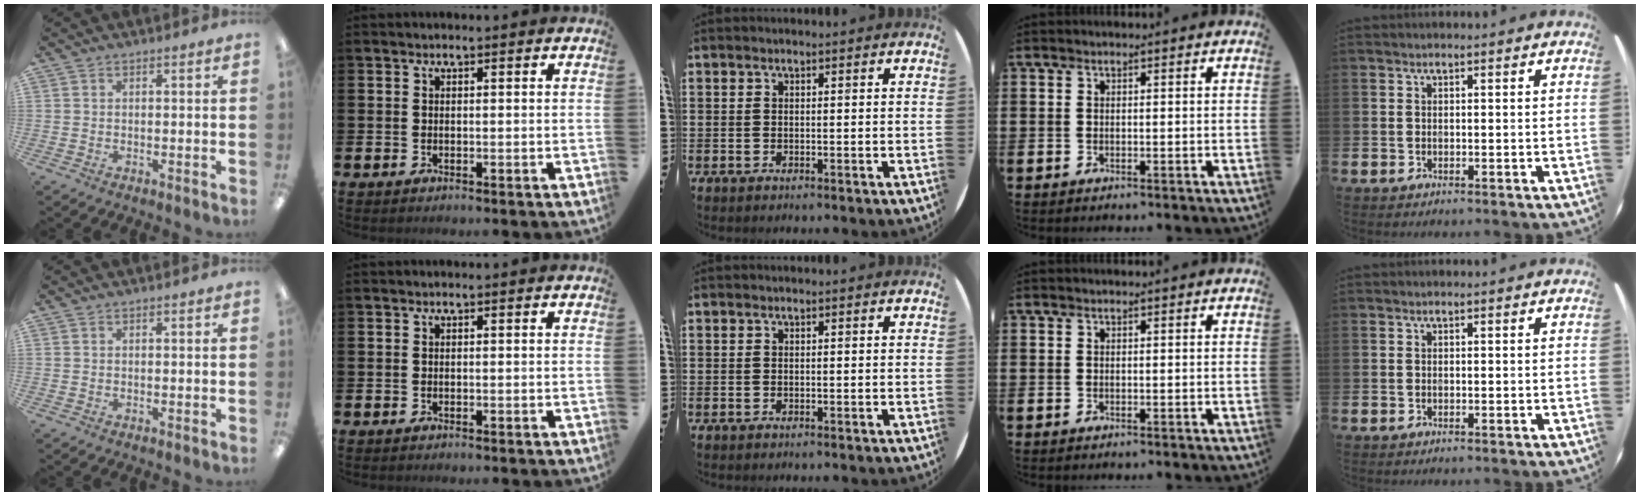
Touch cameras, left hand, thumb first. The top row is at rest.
{}